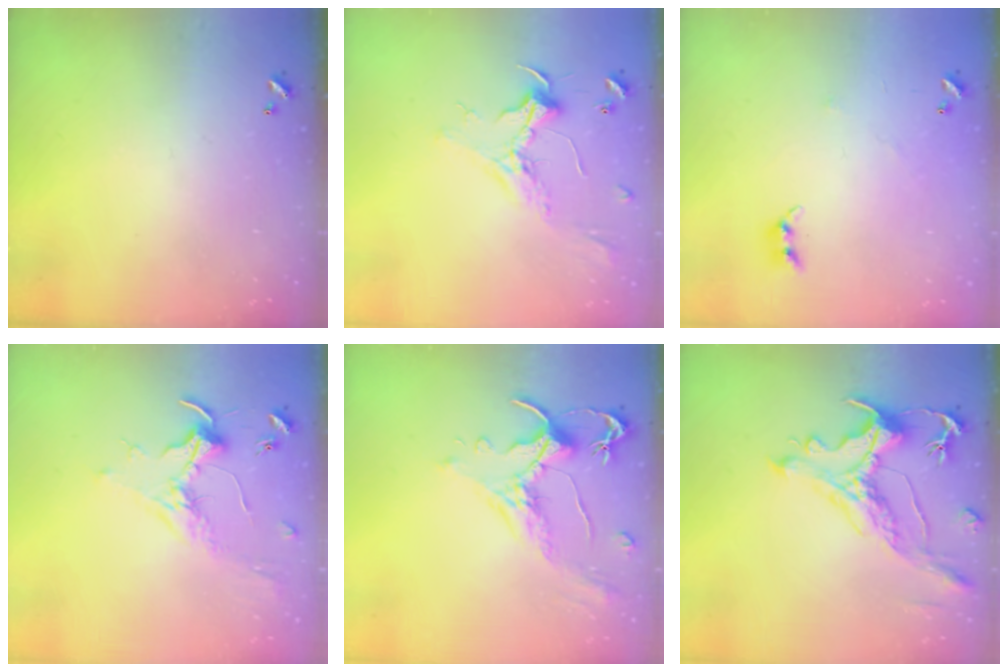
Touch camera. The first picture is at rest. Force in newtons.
{"total": 2.5, "press": 2.3, "slide": 0.8}
{"total": 5.5, "press": 5.5, "slide": 0.7}
{"total": 1.7, "press": 1.5, "slide": 0.9}
{"total": 1.5, "press": 1.0, "slide": 1.1}
{"total": 1.7, "press": 0.9, "slide": 1.4}